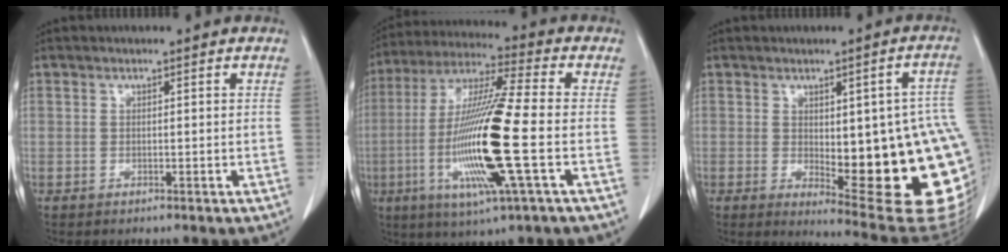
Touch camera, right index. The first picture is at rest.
{"total": 18.5, "force": [-3.9, 0.5, 18.0], "torque": [-0.371, -0.015, -0.079]}
{"total": 21.0, "force": [-2.0, 5.0, 20.3], "torque": [-0.179, 0.005, -0.002]}